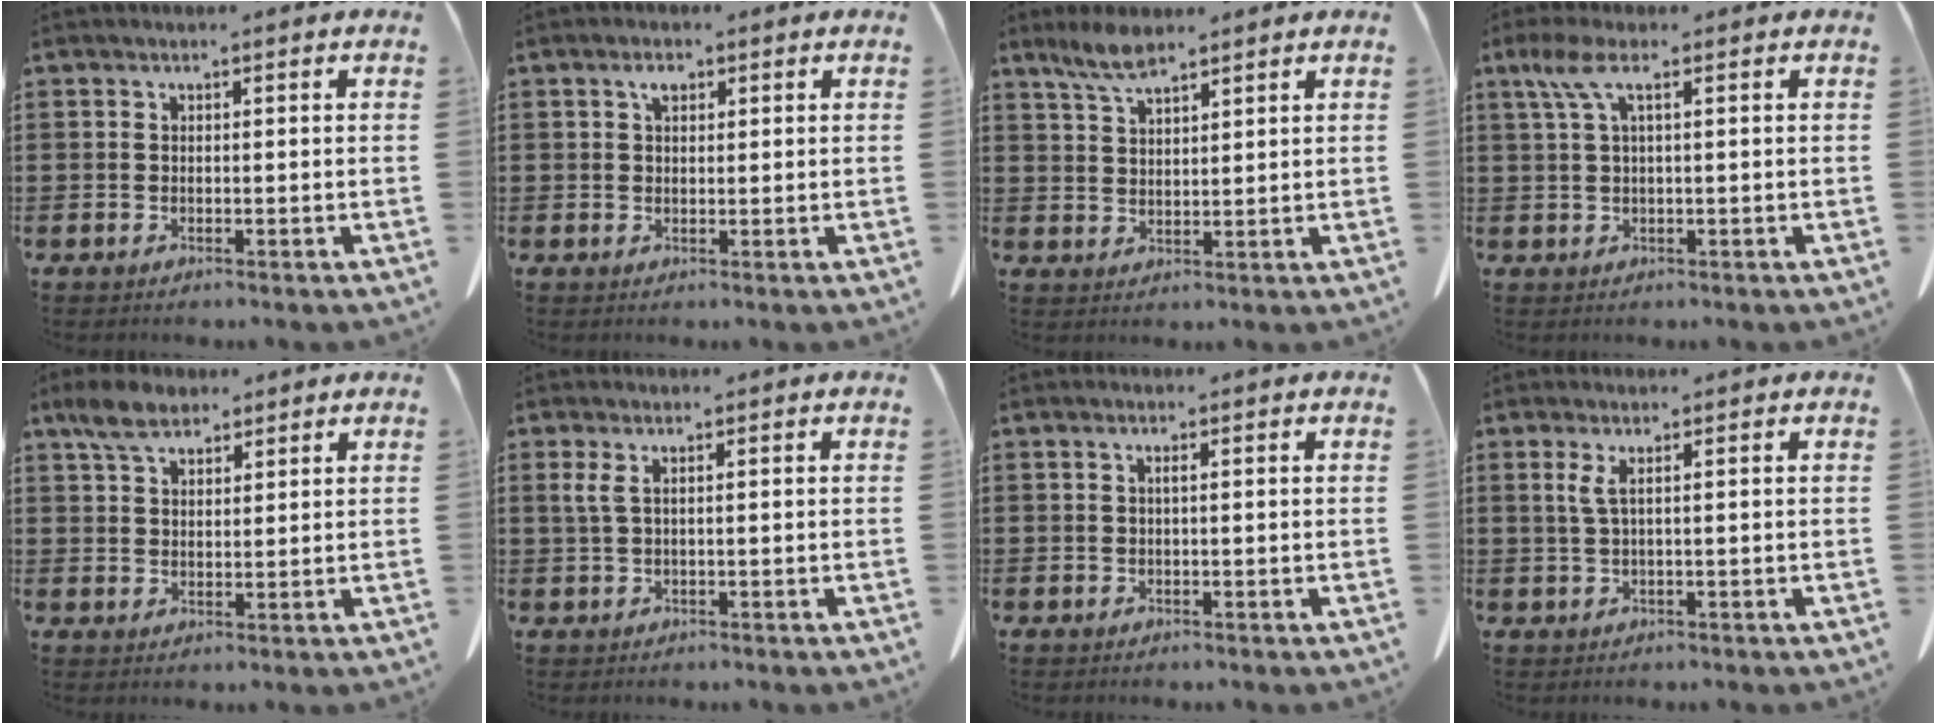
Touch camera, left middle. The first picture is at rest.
{"total": 1.9, "force": [0.9, 0.9, 1.4], "torque": [-0.024, 0.002, 0.013]}
{"total": 4.6, "force": [3.5, 1.1, 2.7], "torque": [-0.061, -0.002, 0.063]}
{"total": 3.7, "force": [1.4, 0.8, 3.4], "torque": [-0.079, 0.003, 0.020]}
{"total": 4.9, "force": [3.5, 2.3, 2.5], "torque": [-0.059, 0.004, 0.066]}
{"total": 1.7, "force": [0.5, 0.1, 1.7], "torque": [-0.043, -0.004, 0.007]}
{"total": 0.7, "force": [0.1, 0.0, 0.7], "torque": [-0.014, -0.001, 0.002]}
{"total": 1.8, "force": [0.5, -0.2, 1.7], "torque": [-0.036, -0.004, 0.008]}